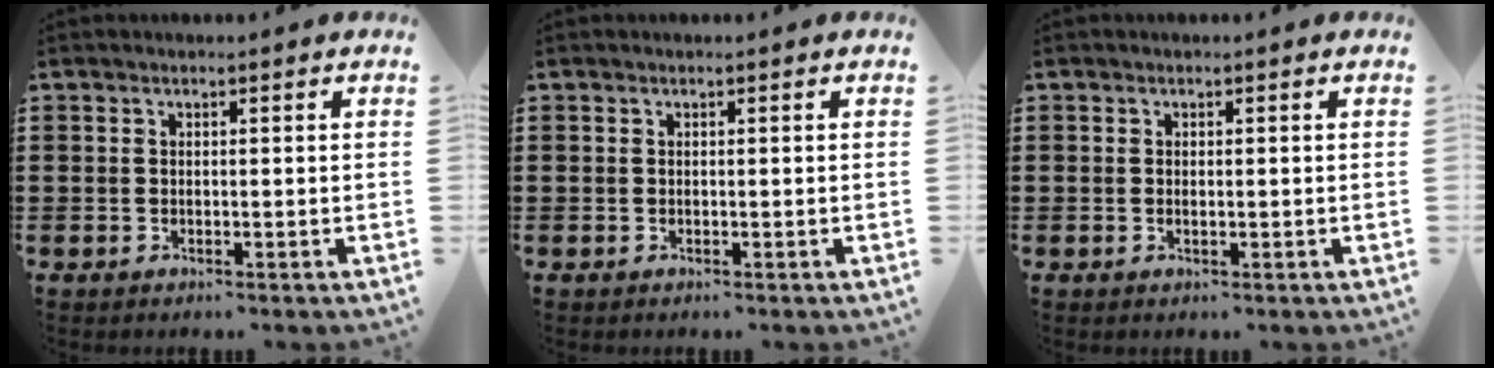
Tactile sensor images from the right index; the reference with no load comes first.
{"total": 0.0}
{"total": 0.6, "force": [-0.1, 0.2, 0.6], "torque": [-0.013, -0.002, -0.001]}